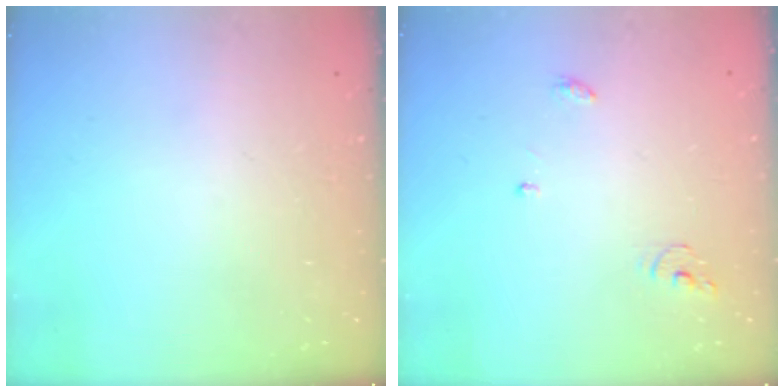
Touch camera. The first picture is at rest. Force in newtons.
{"total": 4.1, "press": 4.0, "slide": 0.3}